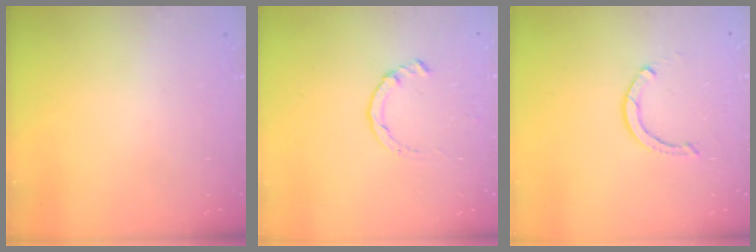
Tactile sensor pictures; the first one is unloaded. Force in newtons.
{"total": 2.8, "press": 2.8, "slide": 0.4}
{"total": 2.4, "press": 2.4, "slide": 0.0}